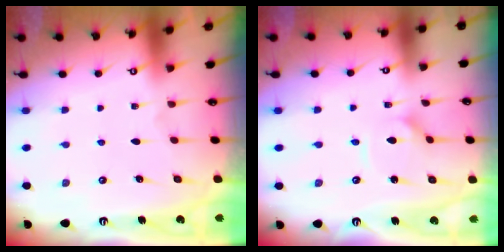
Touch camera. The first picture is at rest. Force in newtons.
{"total": 2.6, "press": 2.6, "slide": 0.3}